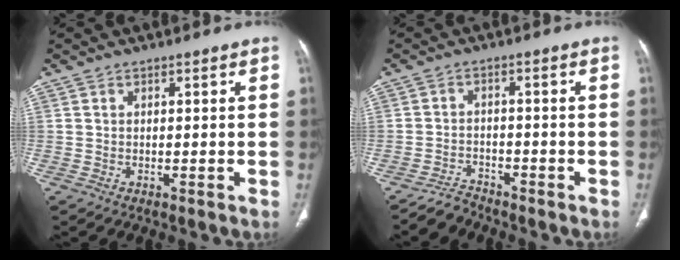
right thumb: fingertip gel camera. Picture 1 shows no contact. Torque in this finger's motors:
{"motor_torque": [2.09, -0.24, 0.00, -0.82, -0.03]}